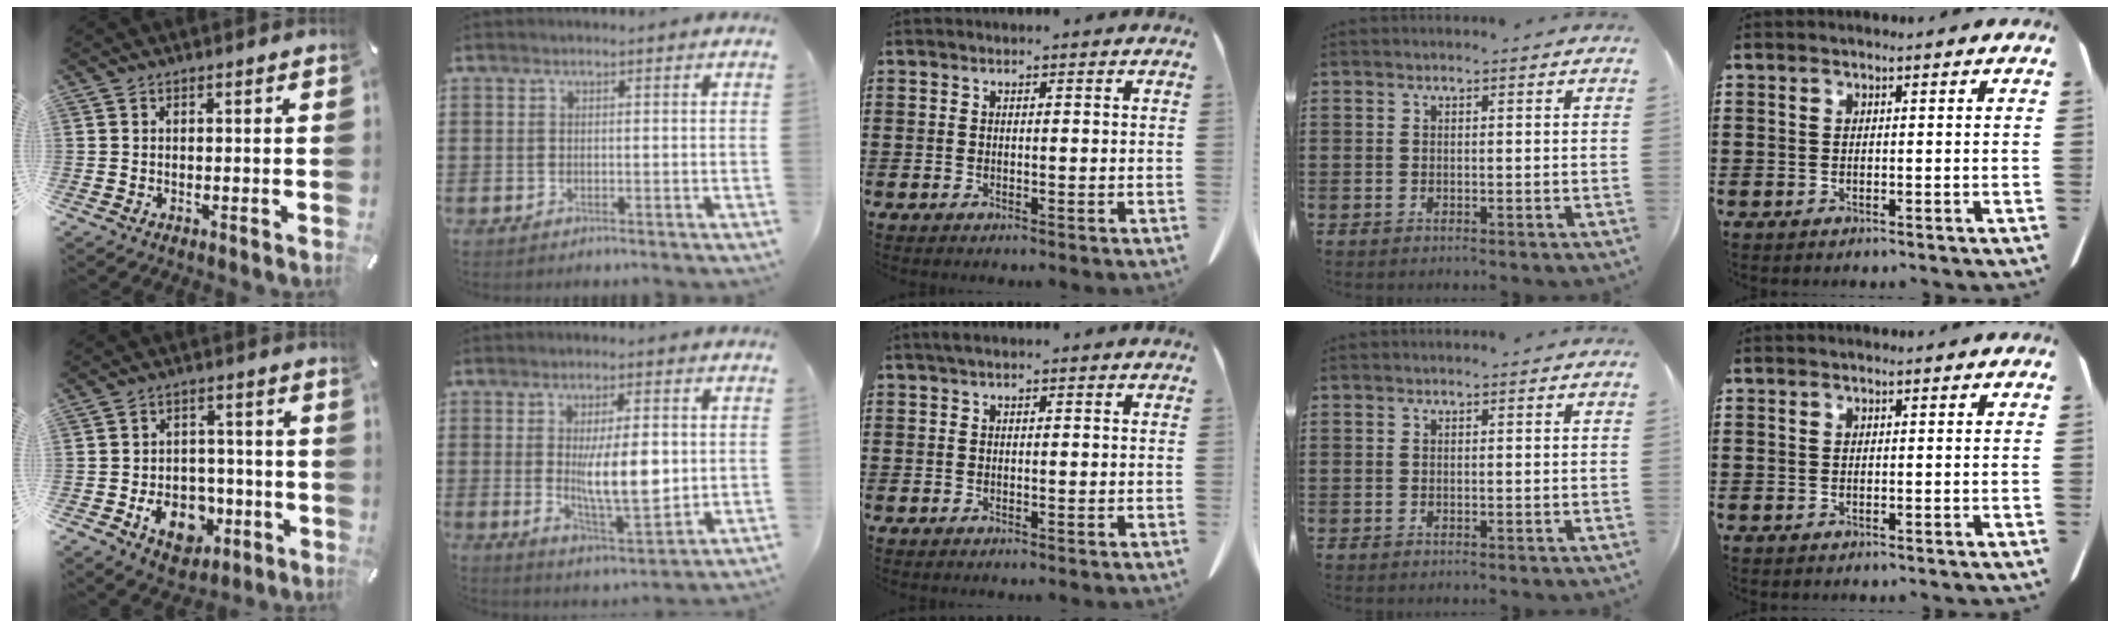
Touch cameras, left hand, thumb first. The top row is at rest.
{"thumb": {"total": 11.3, "force": [-3.9, 8.6, 6.3], "torque": [-0.100, 0.021, -0.063]}, "index": {"total": 9.4, "force": [0.7, 3.3, 8.8], "torque": [-0.142, -0.007, 0.008]}, "middle": {"total": 0.8, "force": [0.3, 0.1, 0.7], "torque": [-0.014, 0.001, 0.006]}}